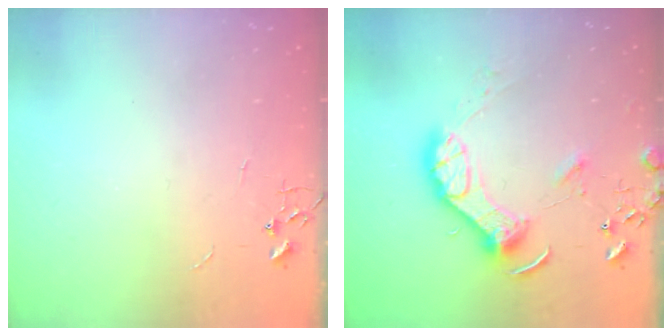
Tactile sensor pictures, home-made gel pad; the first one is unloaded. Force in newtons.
{"total": 12.3, "press": 12.1, "slide": 1.6}